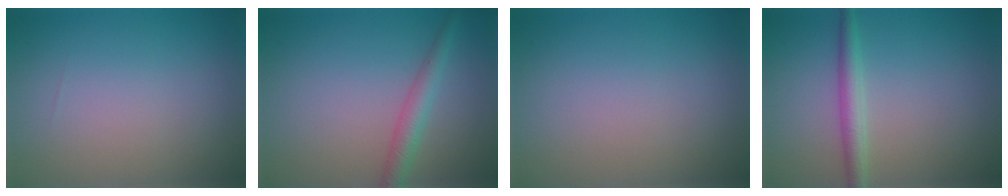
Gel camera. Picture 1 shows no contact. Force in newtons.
{"total": 2.6, "press": 2.6, "slide": 0.1}
{"total": 0.0}
{"total": 2.3, "press": 2.3, "slide": 0.0}